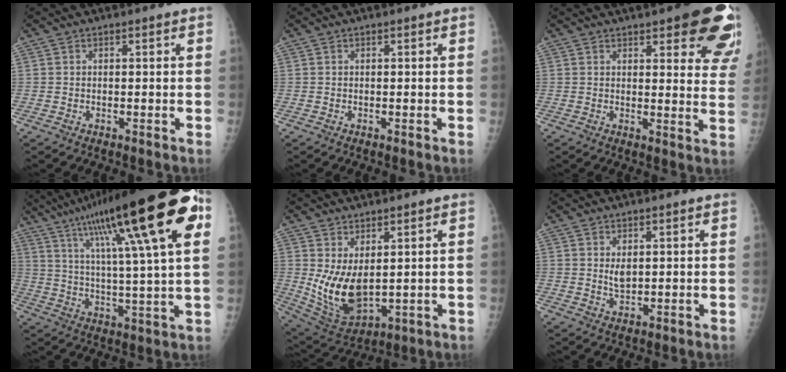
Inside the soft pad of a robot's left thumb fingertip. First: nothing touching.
{"total": 0.0}
{"total": 16.2, "force": [9.5, 4.9, 12.1], "torque": [-0.114, -0.037, 0.102]}
{"total": 28.1, "force": [12.8, 4.6, 24.6], "torque": [-0.387, -0.005, 0.200]}
{"total": 10.8, "force": [1.4, 5.6, 9.1], "torque": [-0.157, -0.025, 0.051]}
{"total": 3.0, "force": [0.8, 1.6, 2.4], "torque": [-0.034, -0.008, 0.018]}